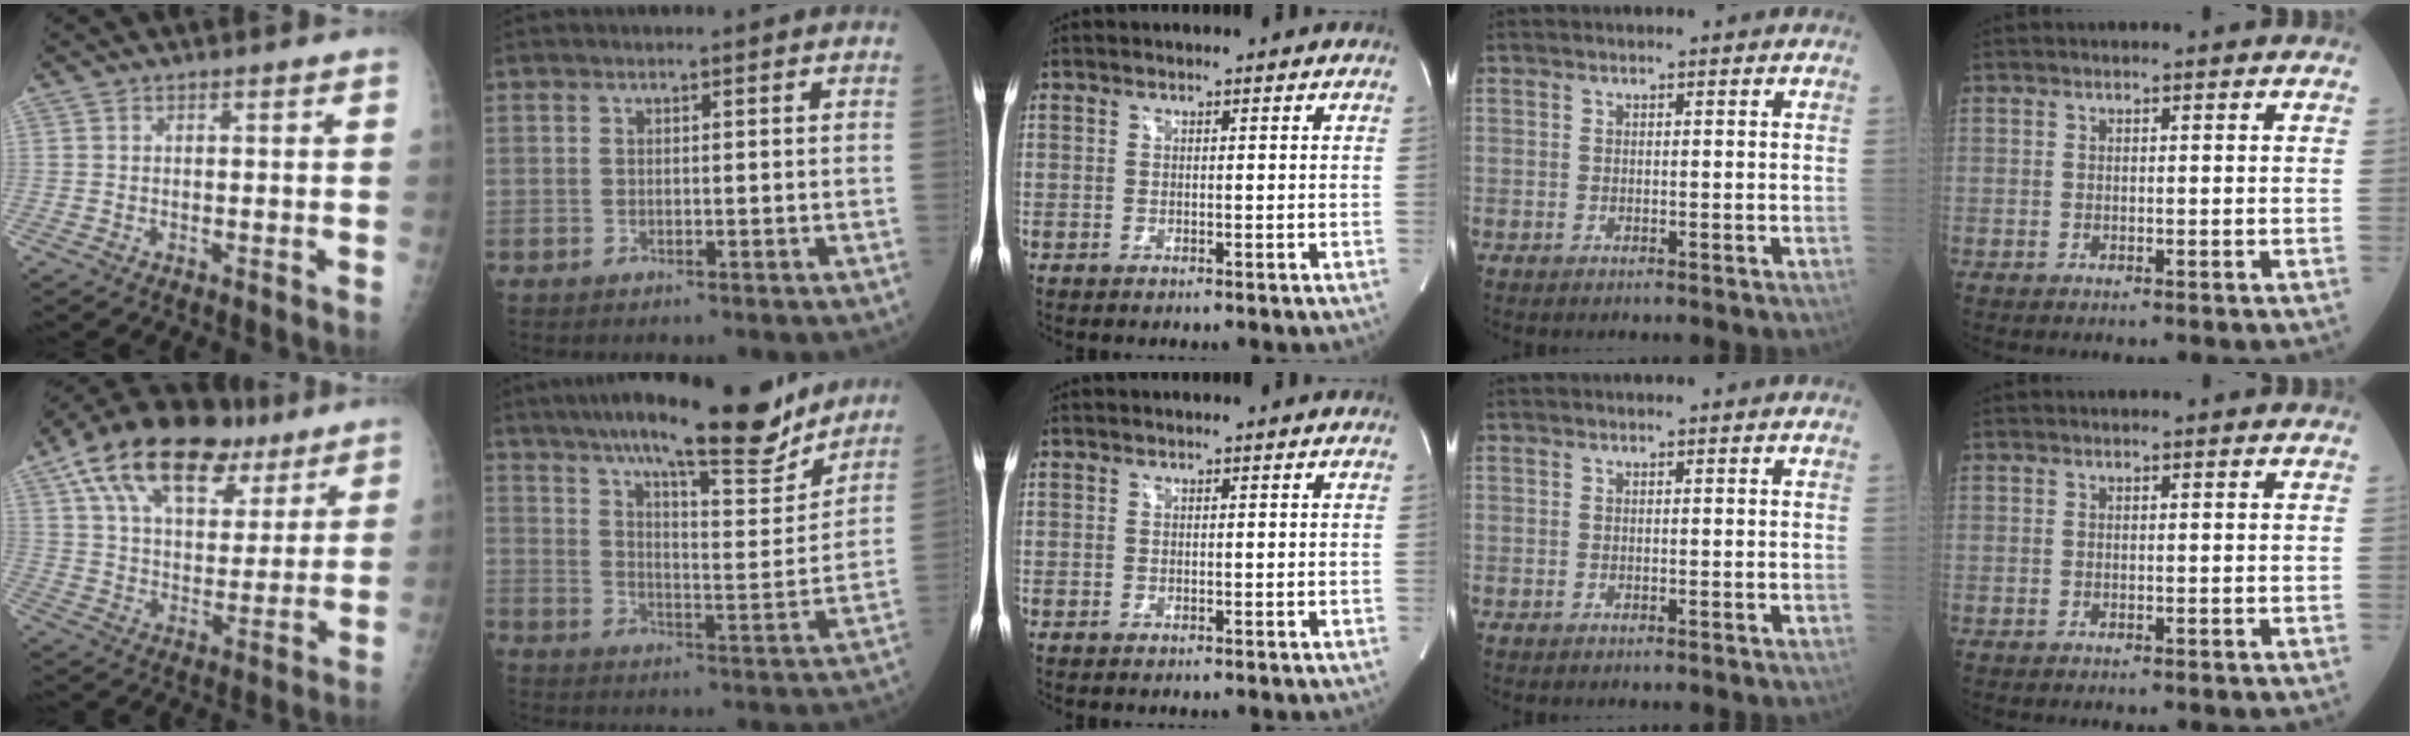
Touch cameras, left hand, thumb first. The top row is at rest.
{"thumb": {"total": 22.7, "force": [12.8, 12.3, 14.1], "torque": [-0.214, -0.006, 0.215]}, "index": {"total": 22.1, "force": [18.4, 3.5, 11.8], "torque": [-0.188, -0.002, 0.261]}}